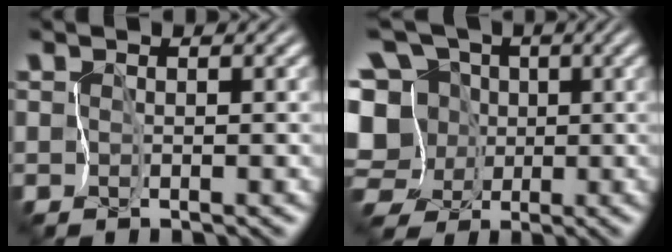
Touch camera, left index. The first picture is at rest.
{"total": 9.6, "force": [-2.8, 8.0, 4.6], "torque": [-0.092, 0.034, -0.069]}